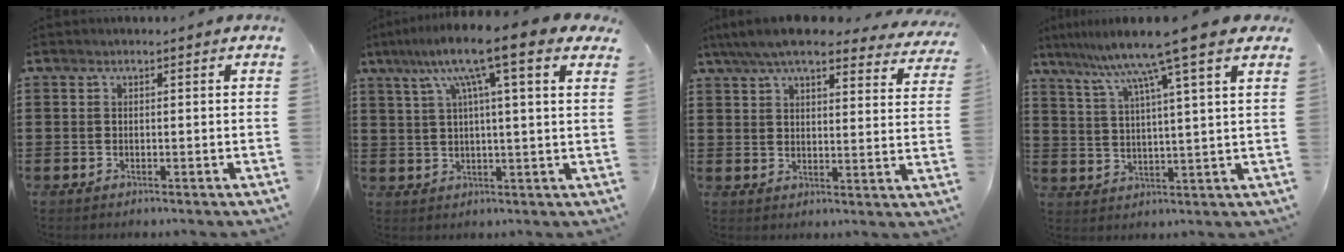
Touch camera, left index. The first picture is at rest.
{"total": 11.2, "force": [6.4, 1.2, 9.1], "torque": [-0.187, -0.007, 0.103]}
{"total": 8.0, "force": [7.0, 0.9, 3.9], "torque": [-0.098, -0.022, 0.125]}
{"total": 9.7, "force": [7.2, -0.9, 6.5], "torque": [-0.143, -0.033, 0.112]}